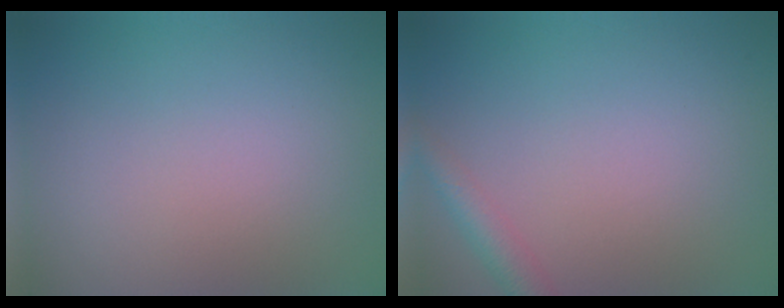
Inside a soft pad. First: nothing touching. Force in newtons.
{"total": 2.4, "press": 2.4, "slide": 0.1}